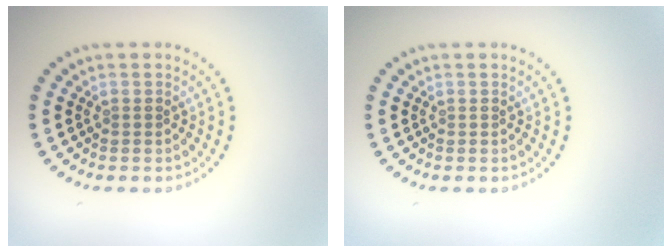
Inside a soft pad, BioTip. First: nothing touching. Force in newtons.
{"total": 0.0}